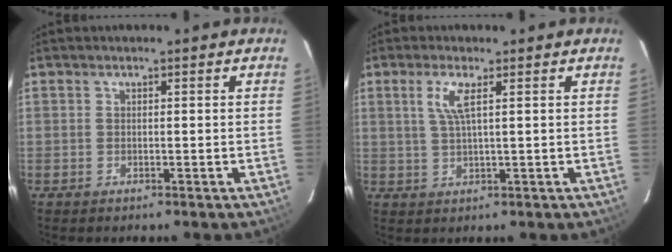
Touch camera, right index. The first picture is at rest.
{"total": 3.8, "force": [1.5, 0.2, 3.5], "torque": [-0.075, 0.000, 0.031]}